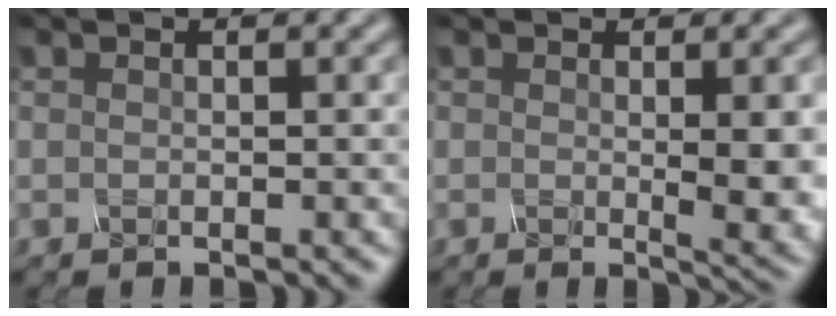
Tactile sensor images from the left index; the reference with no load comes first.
{"total": 4.7, "force": [0.1, 1.1, 4.6], "torque": [-0.057, -0.007, 0.007]}